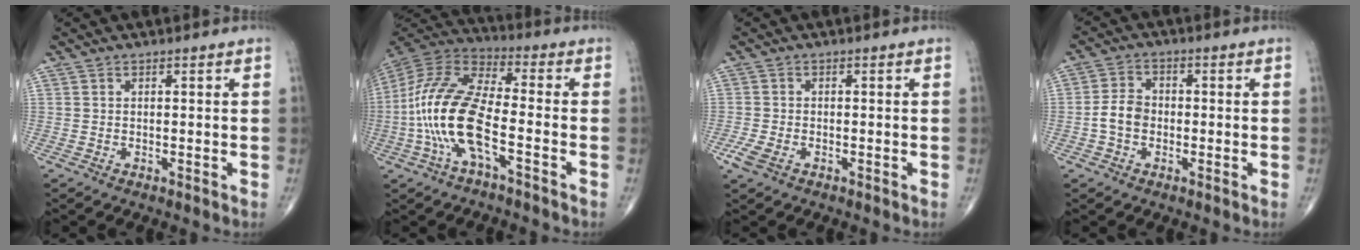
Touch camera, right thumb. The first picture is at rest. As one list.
[{"total": 16.9, "force": [-4.7, 6.0, 15.1], "torque": [-0.328, 0.034, -0.094]}, {"total": 3.6, "force": [-1.8, 2.0, 2.4], "torque": [-0.065, -0.001, -0.035]}, {"total": 4.9, "force": [-1.2, 3.7, 3.1], "torque": [-0.053, 0.017, -0.030]}]